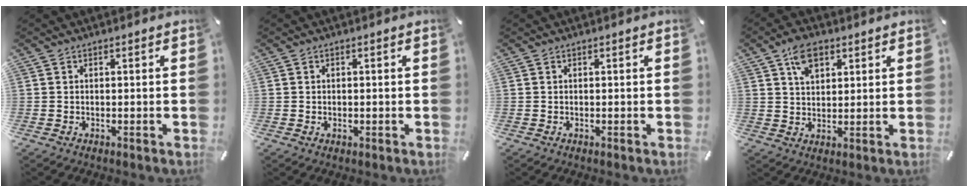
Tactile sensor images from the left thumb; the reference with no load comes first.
{"total": 0.7, "force": [0.0, 0.5, 0.4], "torque": [-0.009, 0.002, -0.001]}
{"total": 0.0}
{"total": 7.1, "force": [3.7, 4.6, 4.0], "torque": [-0.067, -0.001, 0.066]}